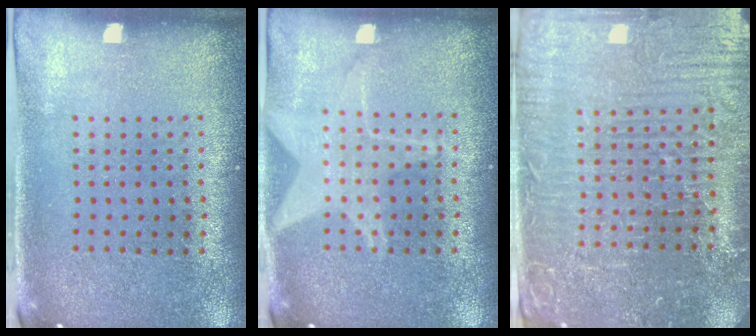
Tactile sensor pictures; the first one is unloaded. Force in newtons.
{"total": 2.4, "press": 2.4, "slide": 0.3}
{"total": 4.7, "press": 4.5, "slide": 1.5}